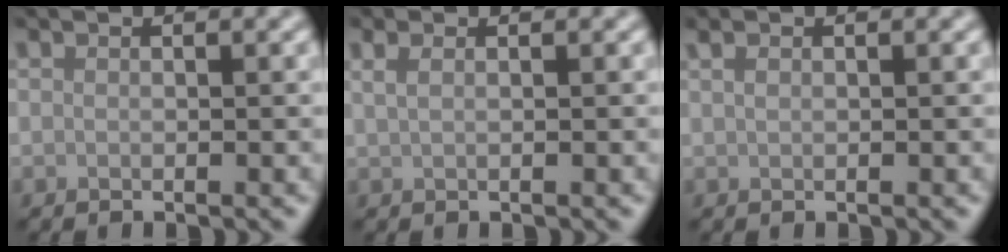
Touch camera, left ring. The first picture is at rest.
{"total": 1.4, "force": [0.7, 0.6, 1.0], "torque": [-0.019, -0.002, 0.011]}
{"total": 0.7, "force": [0.4, 0.3, 0.5], "torque": [-0.012, 0.003, 0.010]}